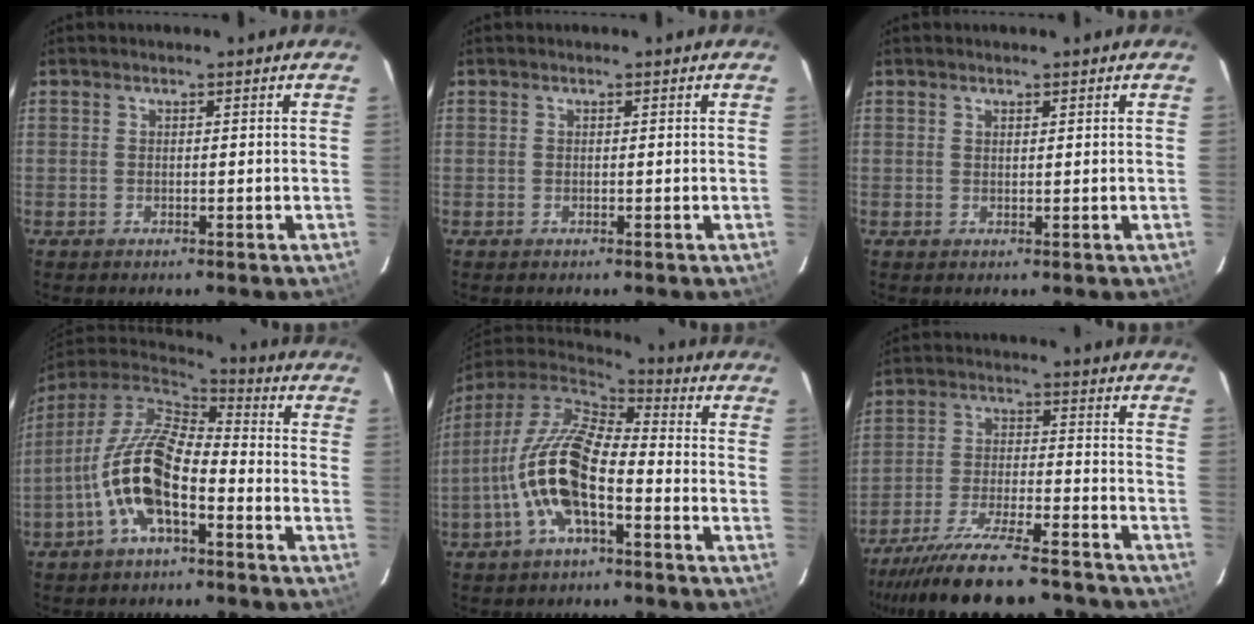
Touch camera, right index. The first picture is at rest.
{"total": 0.0}
{"total": 0.6, "force": [0.6, 0.1, 0.2], "torque": [-0.005, 0.000, 0.011]}
{"total": 15.3, "force": [-5.4, 6.0, 12.9], "torque": [-0.263, 0.002, -0.112]}
{"total": 16.2, "force": [-5.1, 6.1, 14.1], "torque": [-0.284, -0.001, -0.106]}
{"total": 22.0, "force": [-19.4, 4.1, 9.6], "torque": [-0.184, -0.035, -0.289]}